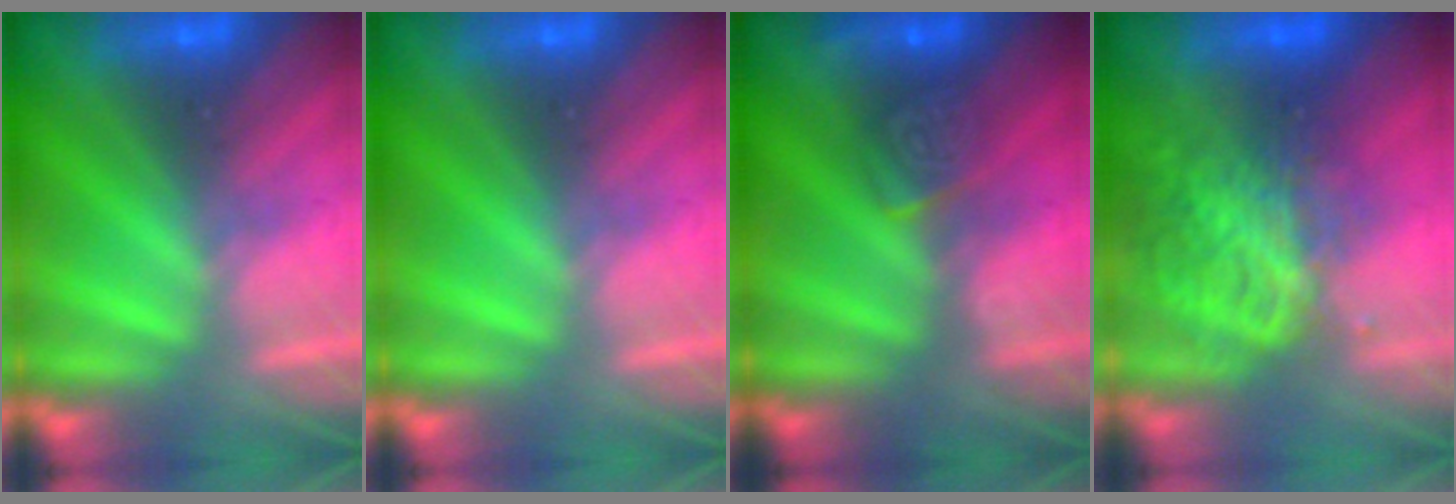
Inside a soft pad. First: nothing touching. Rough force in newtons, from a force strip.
{"total": 0.0}
{"total": 3.2}
{"total": 5.8}